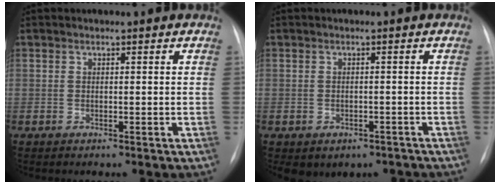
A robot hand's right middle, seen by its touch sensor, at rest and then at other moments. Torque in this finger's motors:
{"motor_torque": [0.94, -0.92, 0.17, 0.05]}